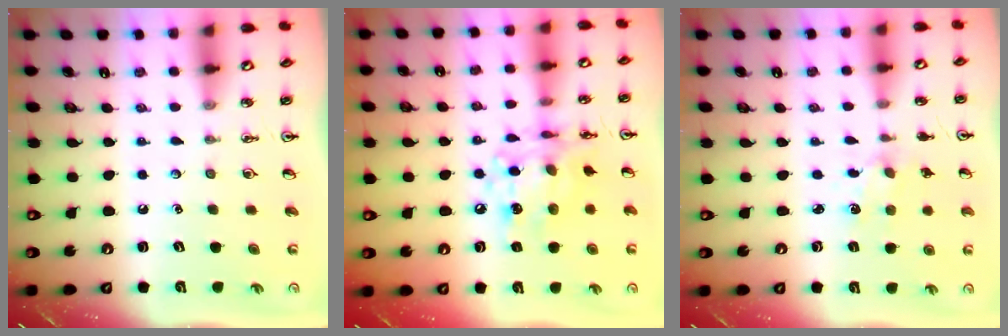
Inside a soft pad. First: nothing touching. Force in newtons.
{"total": 12.9, "press": 12.8, "slide": 1.1}
{"total": 2.7, "press": 2.7, "slide": 0.3}